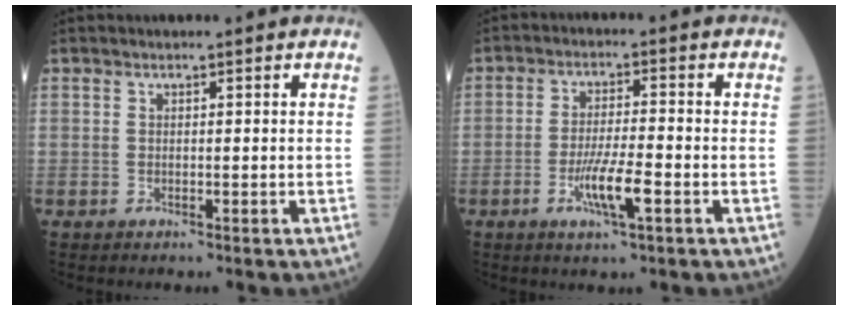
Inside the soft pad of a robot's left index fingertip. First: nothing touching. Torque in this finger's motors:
{"motor_torque": [1.19, 0.74, 0.32, 0.14]}